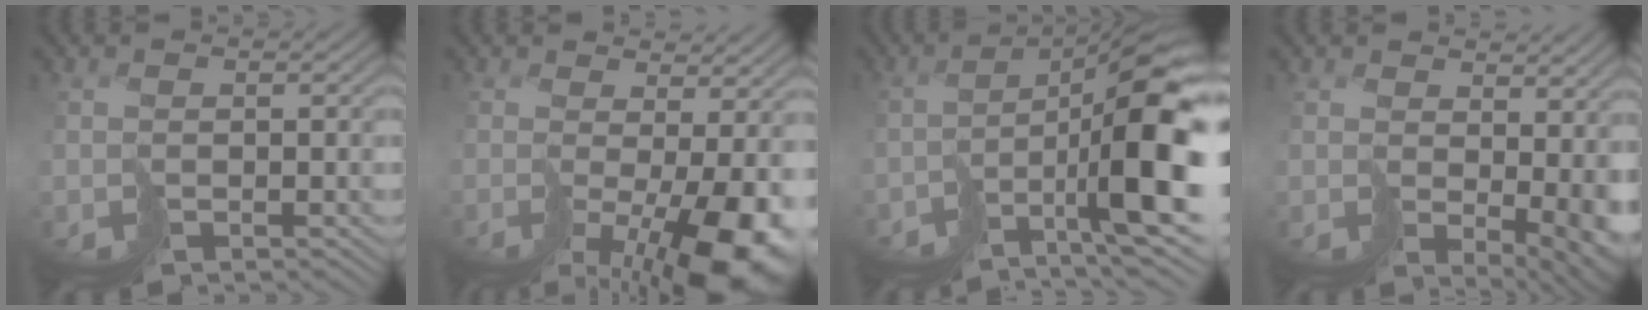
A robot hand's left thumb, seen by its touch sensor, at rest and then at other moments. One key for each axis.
{"total": 11.7, "fx": -2.8, "fy": 4.2, "fz": 10.6, "tx": -0.173, "ty": -0.022, "tz": -0.033}
{"total": 14.9, "fx": -4.5, "fy": 4.7, "fz": 13.3, "tx": -0.213, "ty": -0.005, "tz": -0.076}
{"total": 8.9, "fx": 1.7, "fy": 4.6, "fz": 7.4, "tx": -0.107, "ty": -0.020, "tz": 0.054}